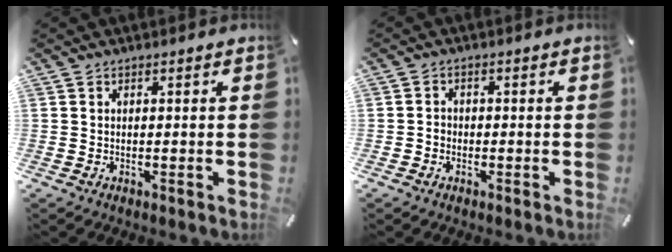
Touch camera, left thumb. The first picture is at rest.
{"total": 1.6, "force": [-0.8, 1.3, 0.4], "torque": [-0.010, 0.006, -0.017]}